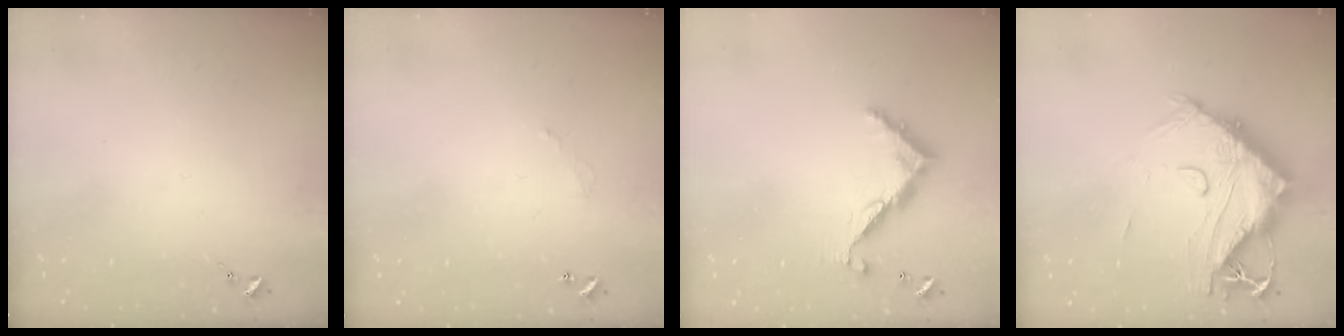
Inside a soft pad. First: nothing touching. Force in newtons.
{"total": 3.0, "press": 3.0, "slide": 0.2}
{"total": 9.2, "press": 9.2, "slide": 0.6}
{"total": 18.5, "press": 18.4, "slide": 1.9}